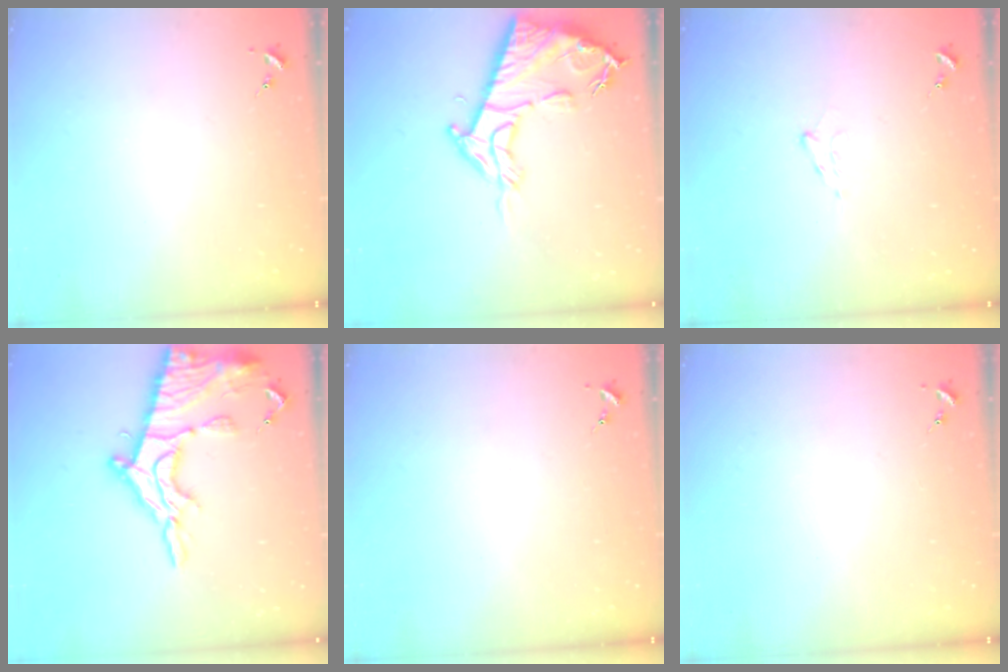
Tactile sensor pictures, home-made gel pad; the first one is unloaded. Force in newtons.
{"total": 15.5, "press": 15.5, "slide": 1.2}
{"total": 5.7, "press": 5.7, "slide": 0.7}
{"total": 19.6, "press": 19.6, "slide": 1.7}
{"total": 0.0}
{"total": 0.0}